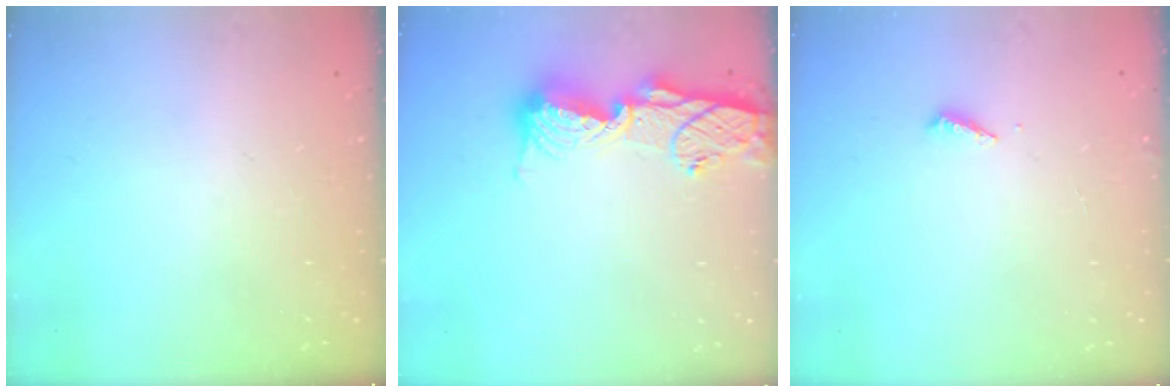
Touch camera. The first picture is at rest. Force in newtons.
{"total": 12.9, "press": 12.9, "slide": 1.2}
{"total": 2.0, "press": 2.0, "slide": 0.2}